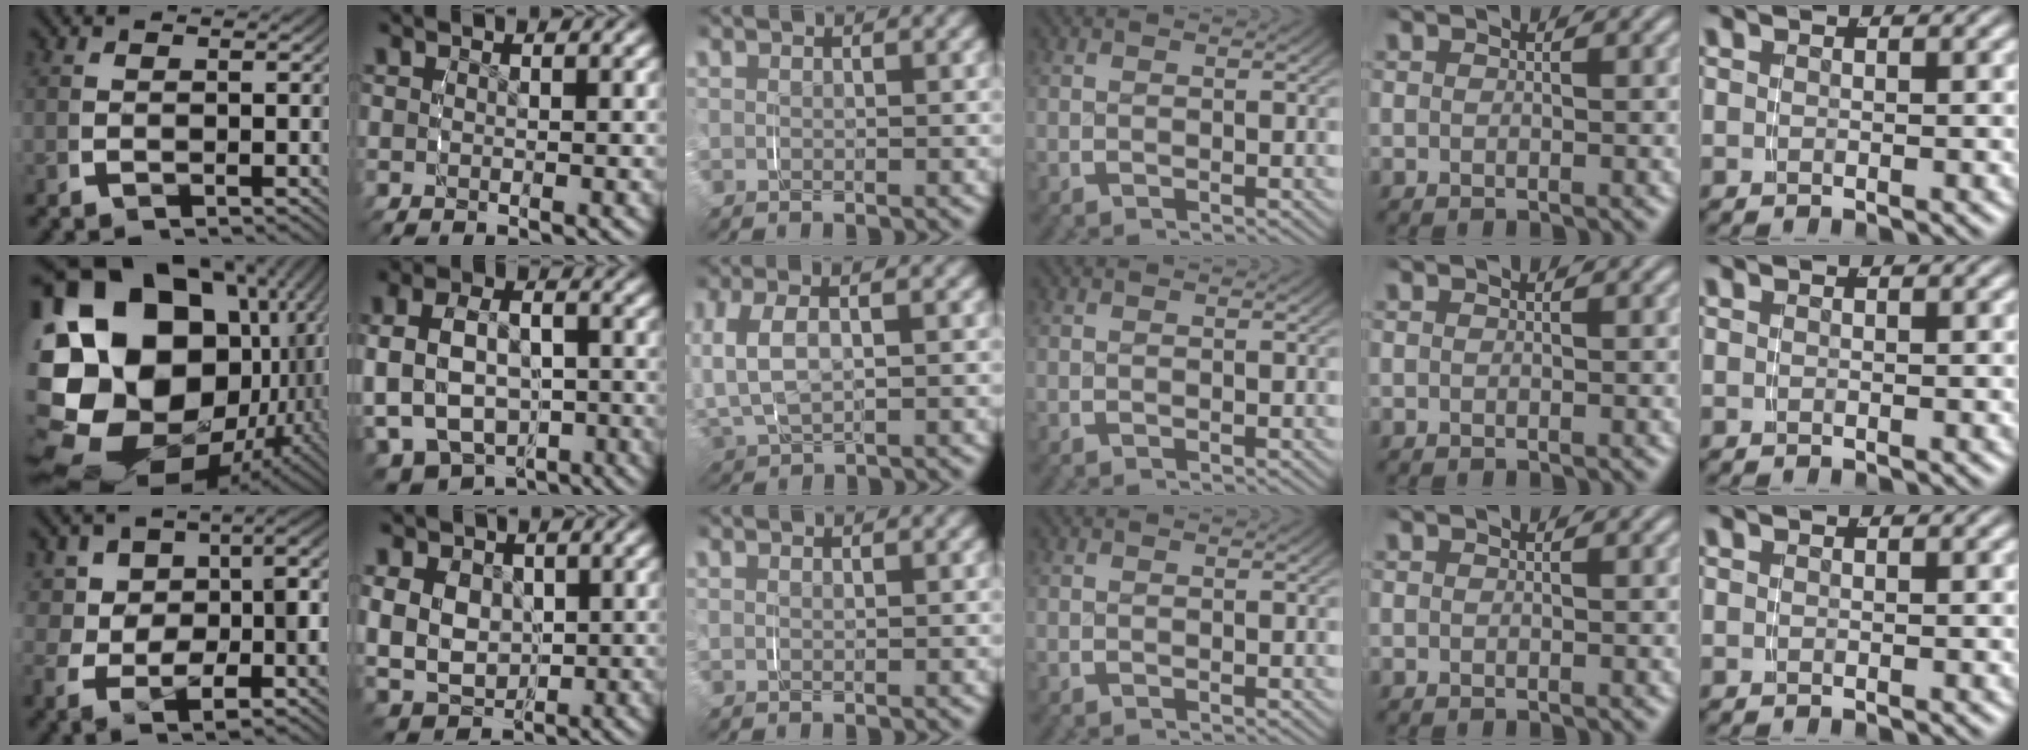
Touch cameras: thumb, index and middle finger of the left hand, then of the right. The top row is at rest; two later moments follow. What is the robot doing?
{"motion": "grasp_and_lifting", "object": "jacket"}